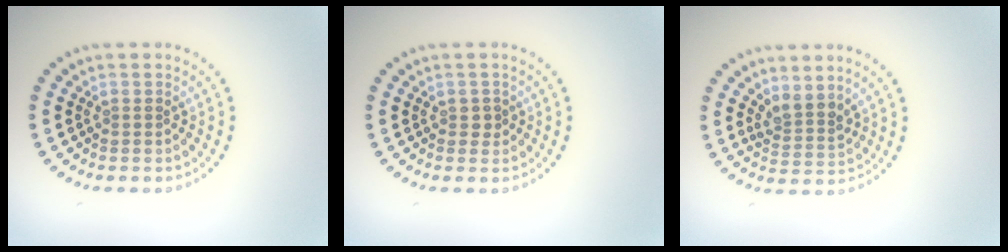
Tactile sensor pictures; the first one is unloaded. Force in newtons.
{"total": 0.8, "press": 0.8, "slide": 0.2}
{"total": 2.4, "press": 1.9, "slide": 1.5}